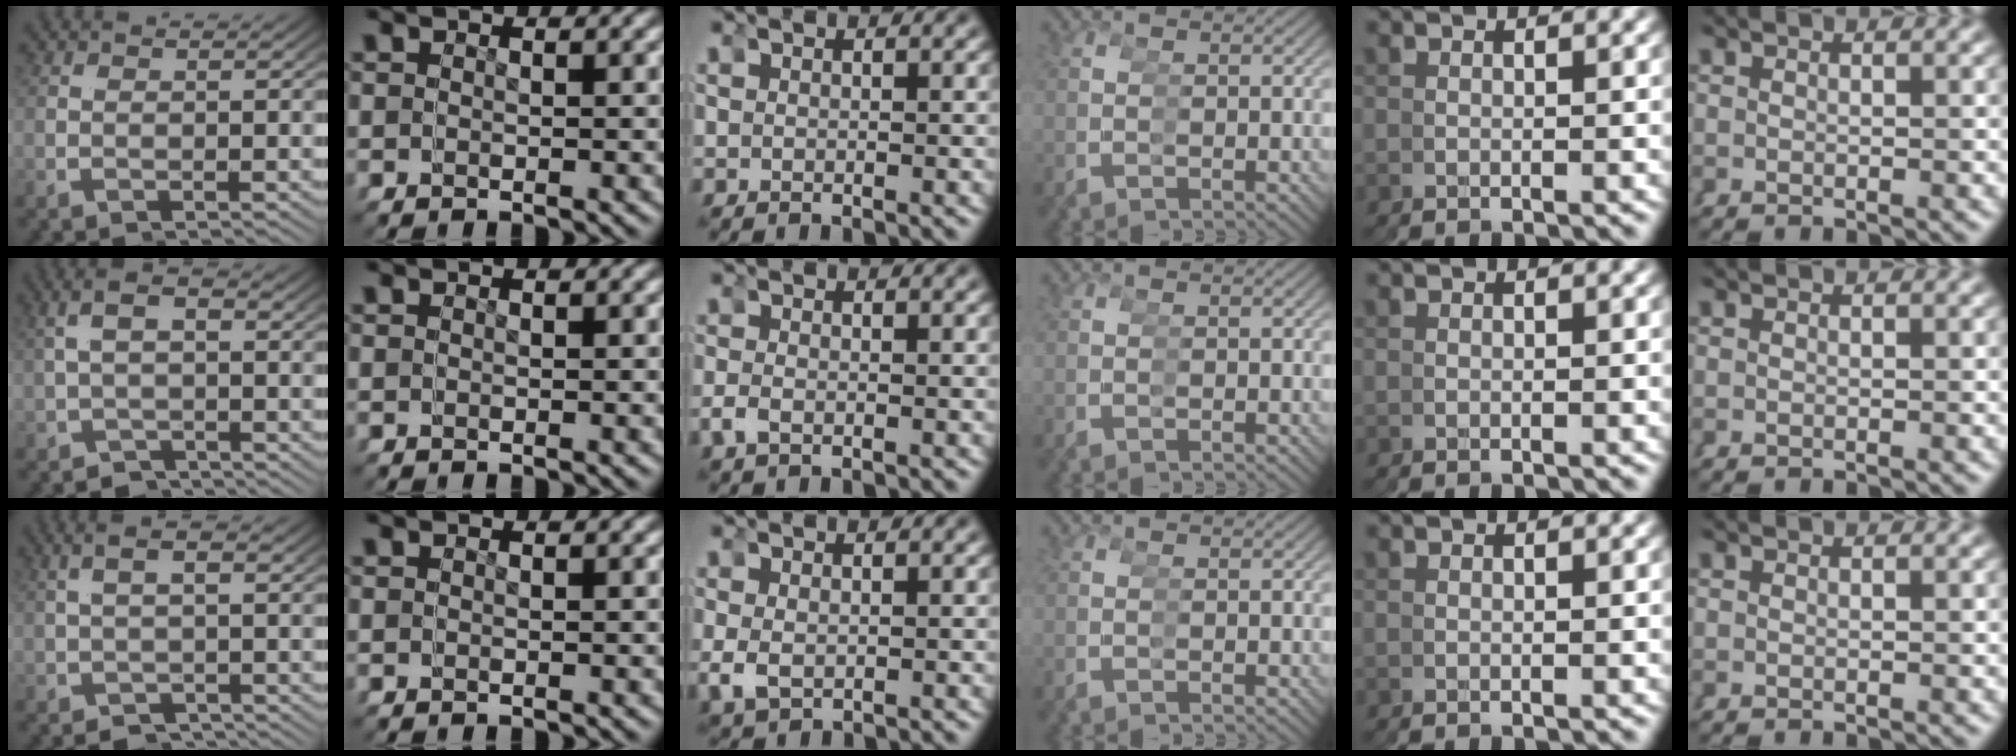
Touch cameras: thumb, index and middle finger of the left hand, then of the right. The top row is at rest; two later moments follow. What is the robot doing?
{"motion": "grasp_and_lifting", "object": "bandage"}